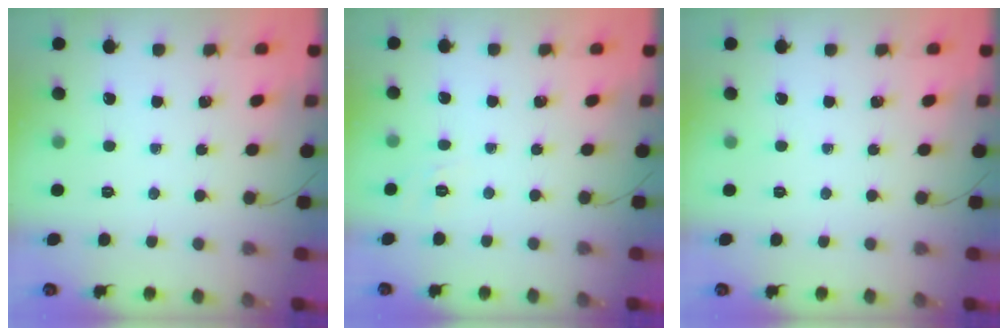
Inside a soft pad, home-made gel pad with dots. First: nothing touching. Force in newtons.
{"total": 2.6, "press": 2.0, "slide": 1.7}
{"total": 0.0}